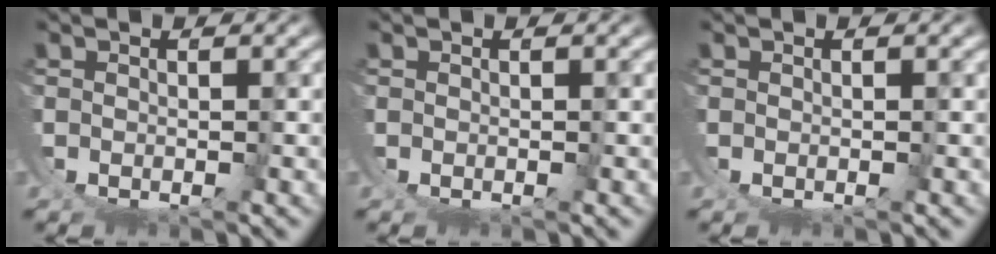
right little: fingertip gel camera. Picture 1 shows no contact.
{"total": 0.0}
{"total": 0.0}